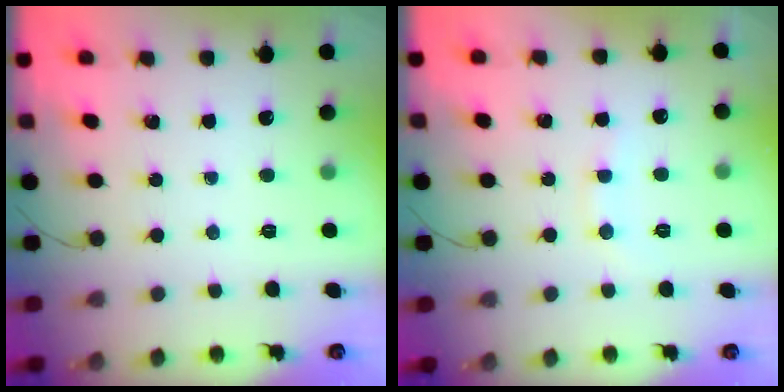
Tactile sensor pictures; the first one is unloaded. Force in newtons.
{"total": 6.1, "press": 6.0, "slide": 1.5}